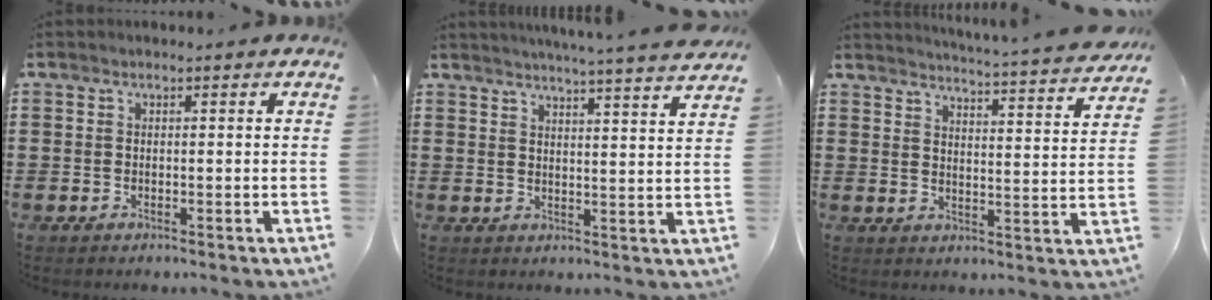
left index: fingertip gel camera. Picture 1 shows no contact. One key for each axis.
{"total": 4.3, "fx": 4.1, "fy": -1.0, "fz": 1.0, "tx": -0.034, "ty": -0.024, "tz": 0.068}
{"total": 4.3, "fx": 4.1, "fy": -0.7, "fz": 0.9, "tx": -0.030, "ty": -0.039, "tz": 0.066}